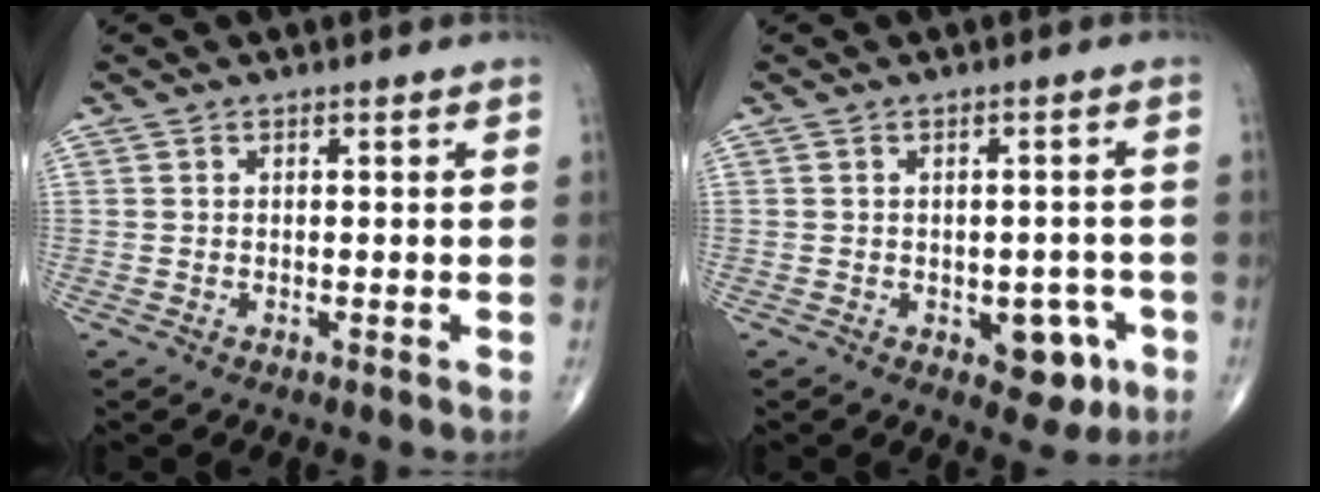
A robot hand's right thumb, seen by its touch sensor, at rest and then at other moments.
{"total": 6.1, "force": [-2.4, 3.6, 4.2], "torque": [-0.019, 0.010, -0.024]}